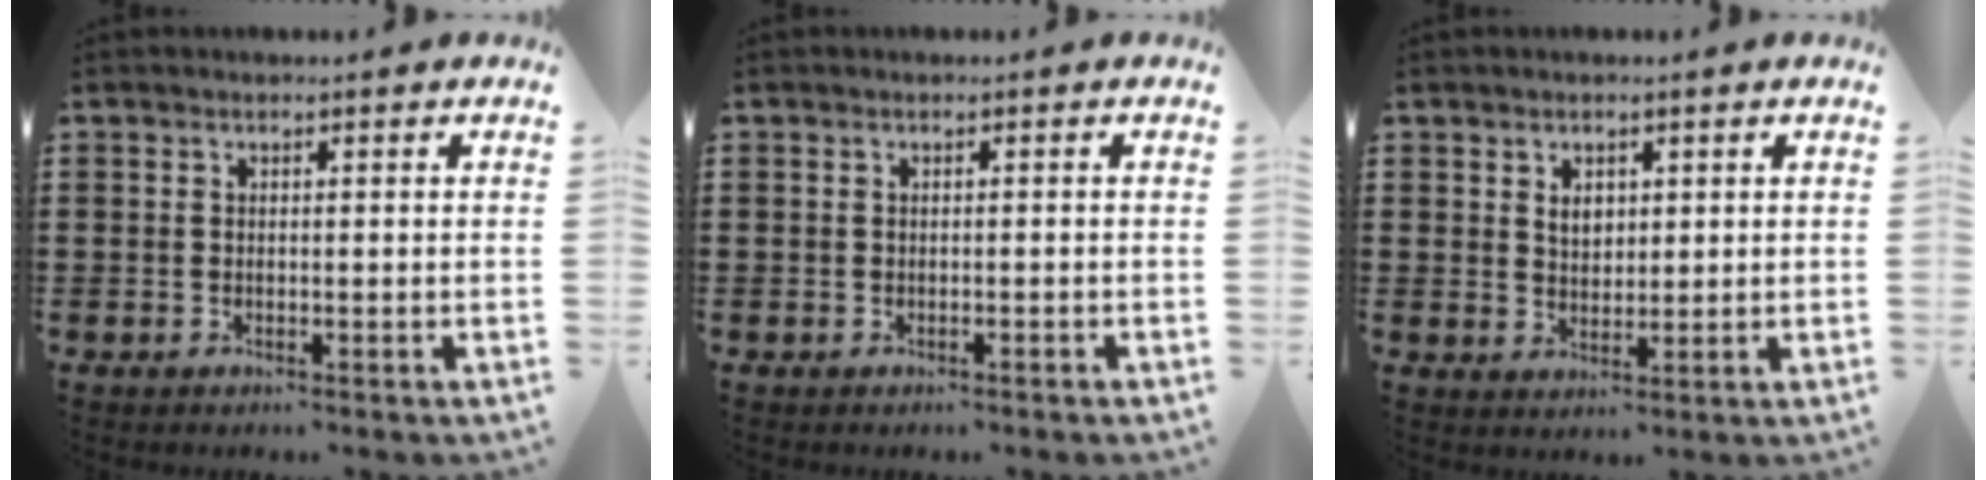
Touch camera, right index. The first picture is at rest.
{"total": 0.5, "force": [-0.5, 0.0, 0.2], "torque": [-0.005, -0.002, -0.009]}
{"total": 2.5, "force": [1.2, 1.7, 1.4], "torque": [-0.032, 0.006, 0.021]}